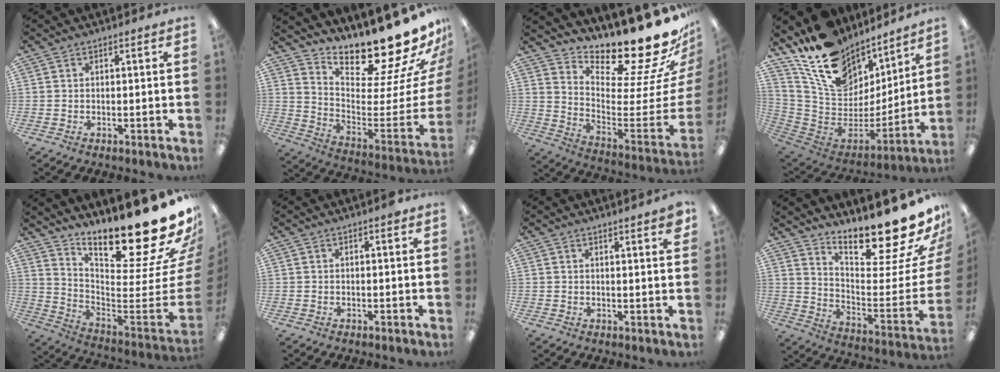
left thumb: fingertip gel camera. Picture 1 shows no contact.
{"total": 18.4, "force": [16.9, 2.9, 6.6], "torque": [-0.075, -0.169, 0.273]}
{"total": 19.8, "force": [17.4, 3.2, 8.9], "torque": [-0.106, -0.169, 0.275]}
{"total": 19.0, "force": [12.9, 11.5, 8.0], "torque": [-0.150, -0.096, 0.241]}
{"total": 22.6, "force": [19.0, 2.9, 12.0], "torque": [-0.142, -0.175, 0.295]}
{"total": 0.6, "force": [0.5, 0.1, 0.4], "torque": [-0.010, 0.002, 0.008]}
{"total": 2.4, "force": [2.0, -0.1, 1.2], "torque": [-0.021, -0.009, 0.035]}
{"total": 19.9, "force": [17.6, 3.1, 8.6], "torque": [-0.096, -0.165, 0.282]}